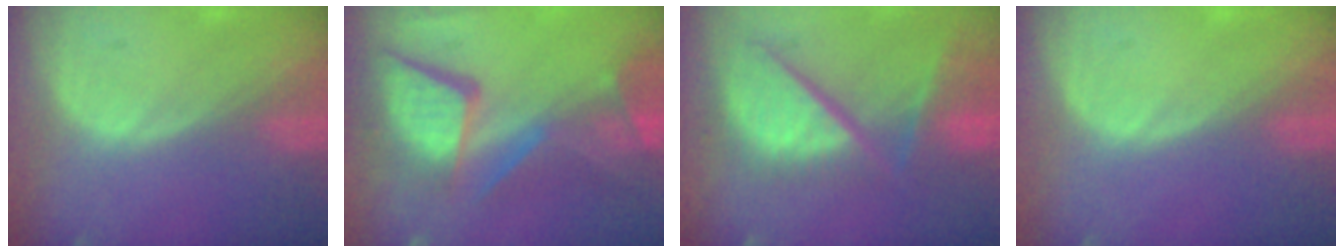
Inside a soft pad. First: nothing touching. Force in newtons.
{"total": 13.3, "press": 11.0, "slide": 7.6}
{"total": 12.4, "press": 10.1, "slide": 7.1}
{"total": 0.0}